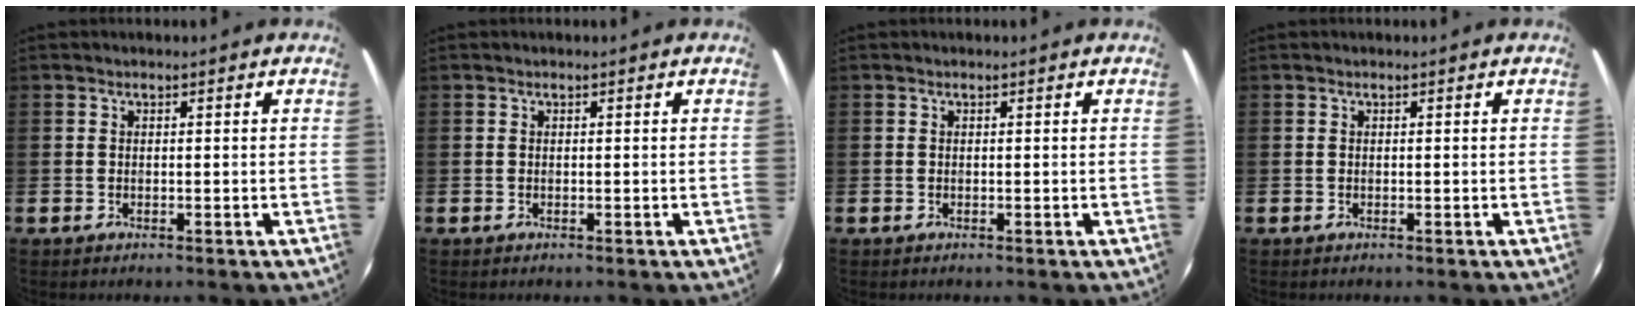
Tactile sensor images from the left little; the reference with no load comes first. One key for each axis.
{"total": 0.0}
{"total": 0.0}
{"total": 0.0}